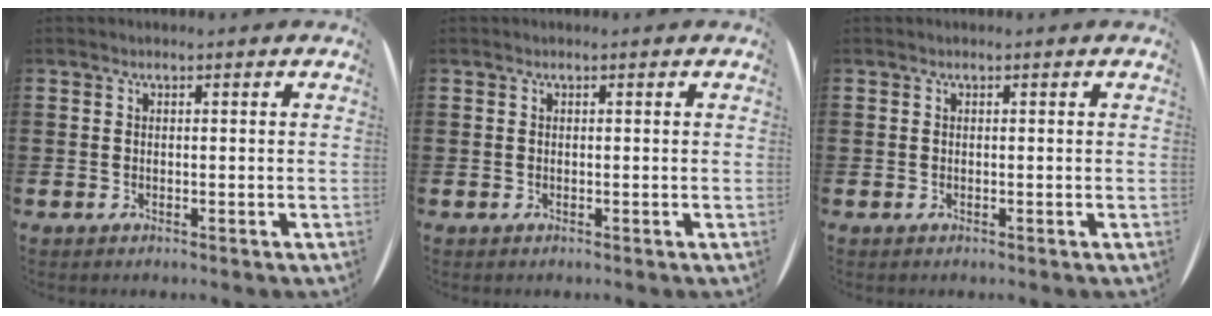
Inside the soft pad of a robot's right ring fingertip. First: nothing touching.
{"total": 0.0}
{"total": 0.0}